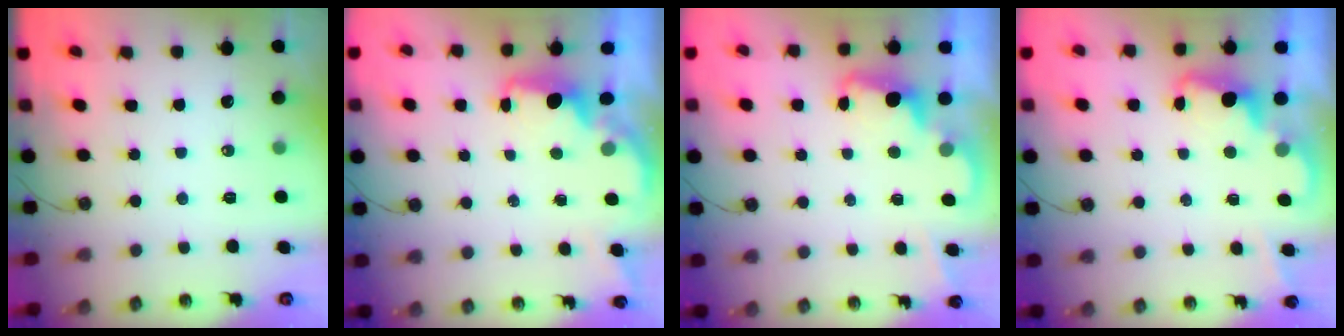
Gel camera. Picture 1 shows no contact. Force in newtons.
{"total": 2.0, "press": 1.9, "slide": 0.7}
{"total": 2.3, "press": 2.3, "slide": 0.5}
{"total": 2.3, "press": 2.3, "slide": 0.5}